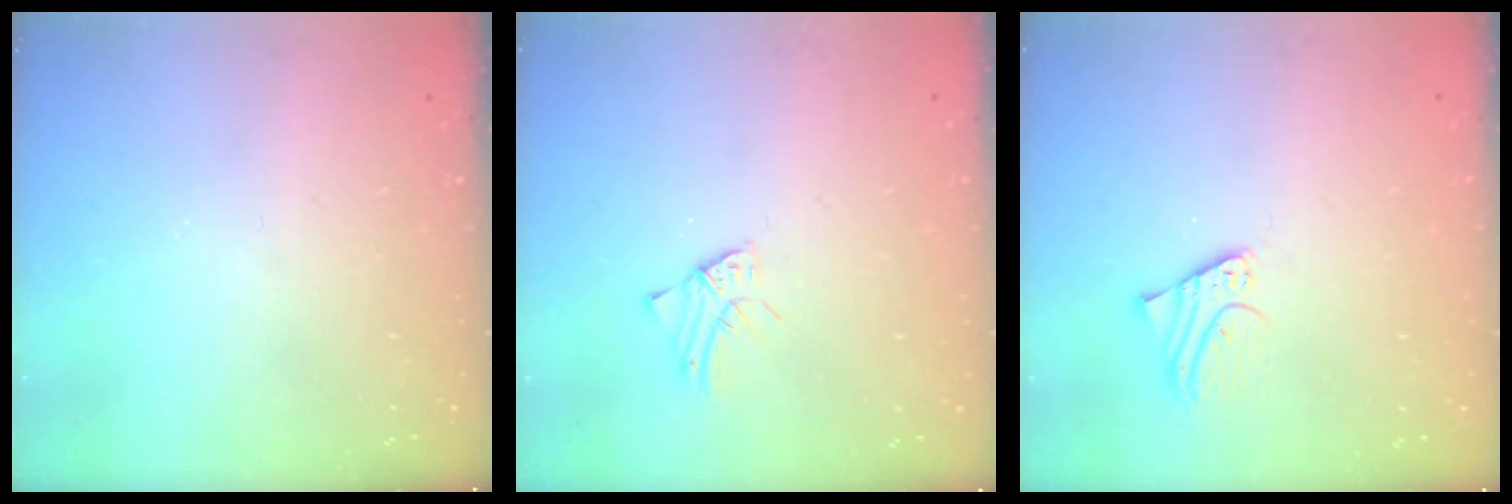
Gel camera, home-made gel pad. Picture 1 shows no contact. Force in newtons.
{"total": 1.2, "press": 1.2, "slide": 0.0}
{"total": 1.7, "press": 1.6, "slide": 0.1}